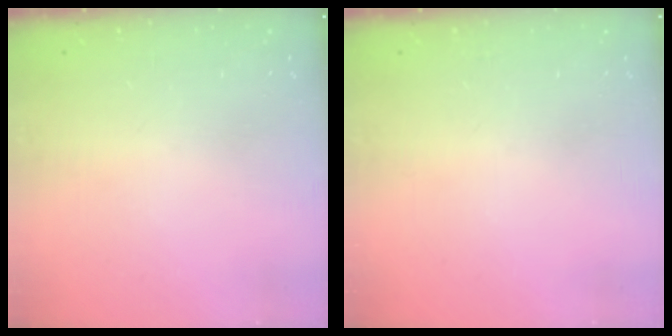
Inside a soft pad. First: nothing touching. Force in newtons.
{"total": 0.0}